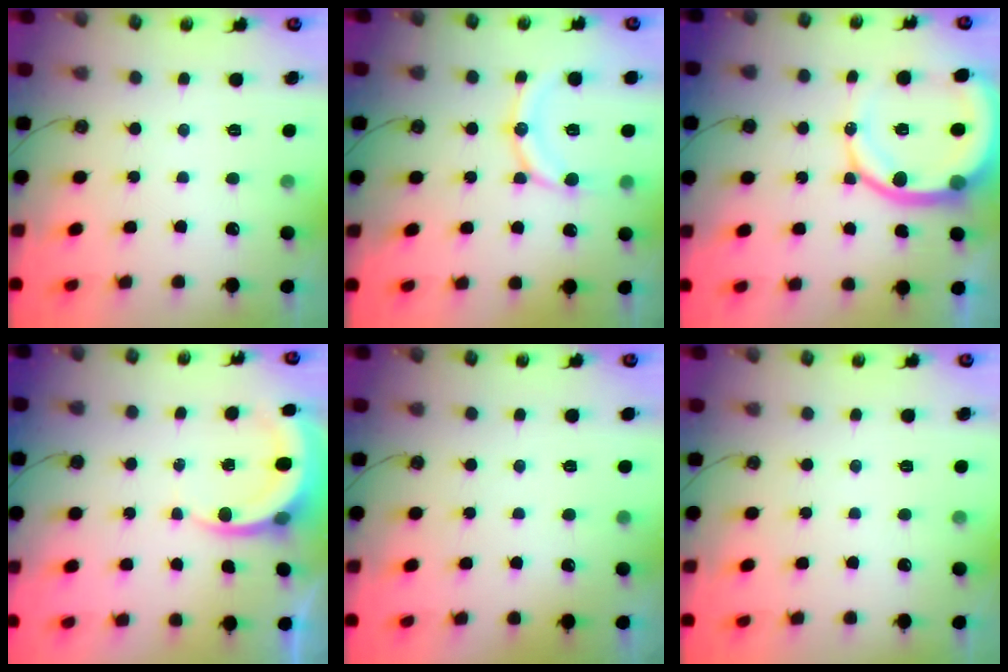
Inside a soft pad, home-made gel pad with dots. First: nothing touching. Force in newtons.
{"total": 13.3, "press": 13.1, "slide": 2.7}
{"total": 13.7, "press": 13.6, "slide": 1.8}
{"total": 5.0, "press": 5.0, "slide": 0.6}
{"total": 1.7, "press": 0.3, "slide": 1.7}
{"total": 0.0}